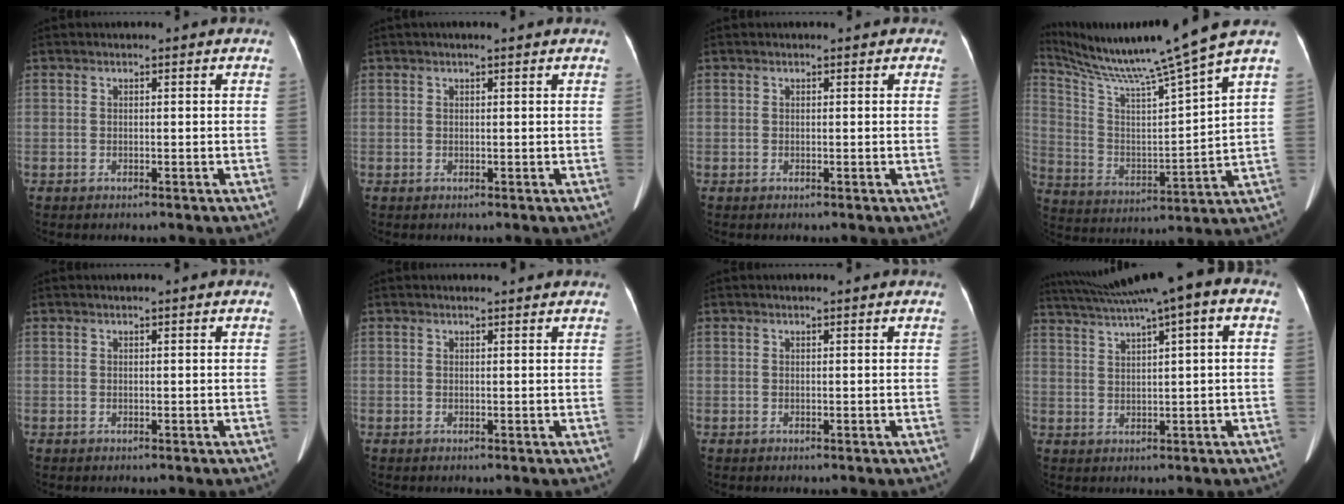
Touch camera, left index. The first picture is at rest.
{"total": 2.6, "force": [2.3, -0.1, 1.3], "torque": [-0.016, 0.017, 0.029]}
{"total": 1.4, "force": [1.1, 0.7, 0.7], "torque": [-0.002, 0.021, 0.009]}
{"total": 17.9, "force": [15.1, -3.1, 9.1], "torque": [-0.172, -0.033, 0.257]}
{"total": 1.0, "force": [0.8, -0.2, 0.5], "torque": [-0.010, 0.015, 0.019]}
{"total": 3.6, "force": [3.5, 0.2, 1.0], "torque": [-0.015, 0.015, 0.040]}
{"total": 1.8, "force": [1.6, -0.1, 0.8], "torque": [-0.010, 0.015, 0.023]}
{"total": 11.1, "force": [6.7, 0.3, 8.8], "torque": [-0.156, 0.047, 0.101]}